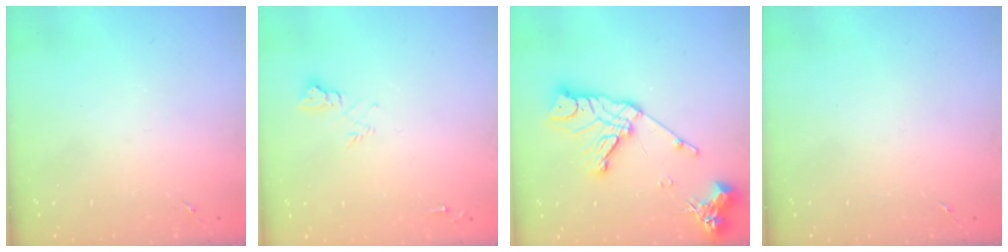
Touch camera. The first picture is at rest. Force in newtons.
{"total": 7.1, "press": 7.1, "slide": 0.8}
{"total": 17.2, "press": 17.1, "slide": 1.8}
{"total": 0.0}